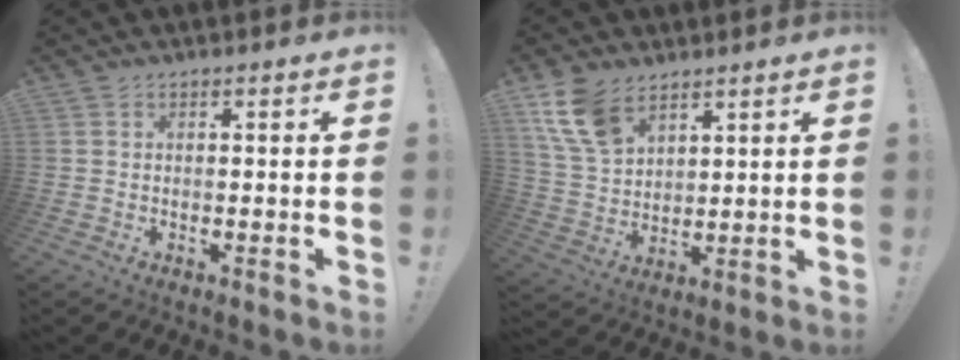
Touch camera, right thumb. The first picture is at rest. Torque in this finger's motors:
{"motor_torque": [0.49, 0.79, 0.92, 0.73, 0.04]}